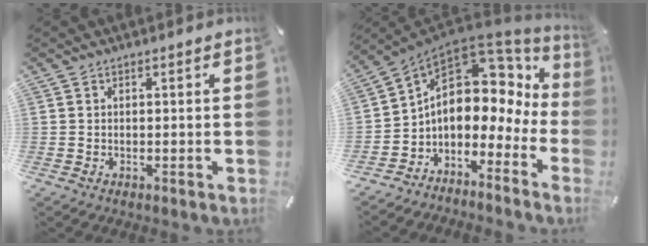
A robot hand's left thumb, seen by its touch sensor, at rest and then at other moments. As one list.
[{"total": 10.0, "force": [2.2, 7.3, 6.4], "torque": [-0.111, -0.038, 0.033]}]